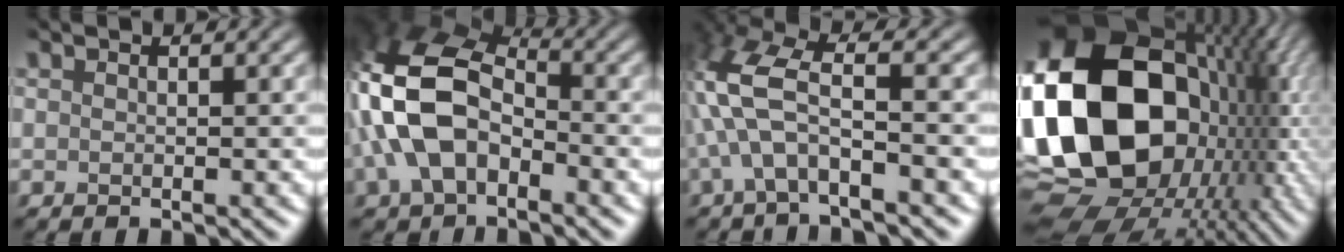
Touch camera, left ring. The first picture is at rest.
{"total": 10.0, "force": [-2.1, 6.0, 7.6], "torque": [-0.179, 0.017, -0.058]}
{"total": 7.2, "force": [-2.1, 2.6, 6.4], "torque": [-0.151, 0.019, -0.055]}
{"total": 21.2, "force": [-0.6, 16.2, 13.6], "torque": [-0.311, -0.004, 0.008]}